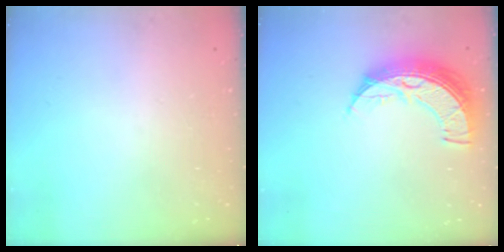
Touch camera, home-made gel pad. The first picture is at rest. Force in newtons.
{"total": 11.9, "press": 11.8, "slide": 1.0}